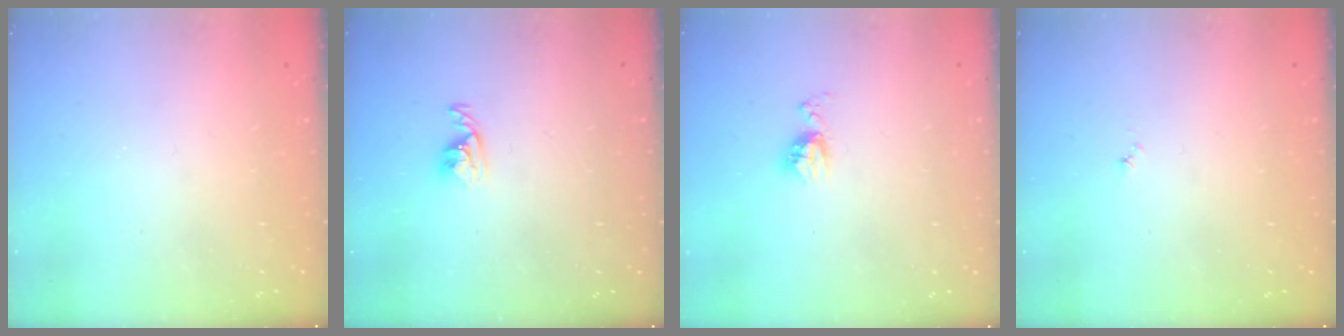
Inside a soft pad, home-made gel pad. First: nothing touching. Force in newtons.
{"total": 3.5, "press": 3.5, "slide": 0.5}
{"total": 5.9, "press": 5.9, "slide": 0.6}
{"total": 3.3, "press": 3.2, "slide": 0.3}